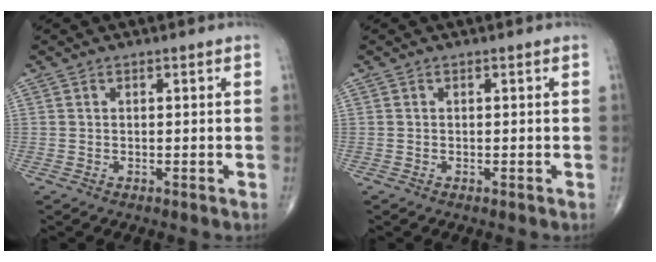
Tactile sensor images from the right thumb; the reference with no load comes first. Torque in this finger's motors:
{"motor_torque": [0.37, 0.22, -0.30, -0.20, 0.02]}